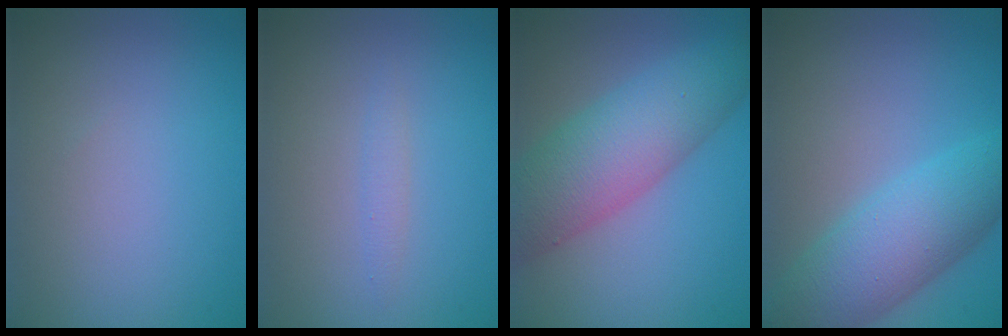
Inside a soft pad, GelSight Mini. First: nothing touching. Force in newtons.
{"total": 0.9, "press": 0.9, "slide": 0.2}
{"total": 8.4, "press": 8.4, "slide": 0.3}
{"total": 7.6, "press": 7.6, "slide": 0.2}